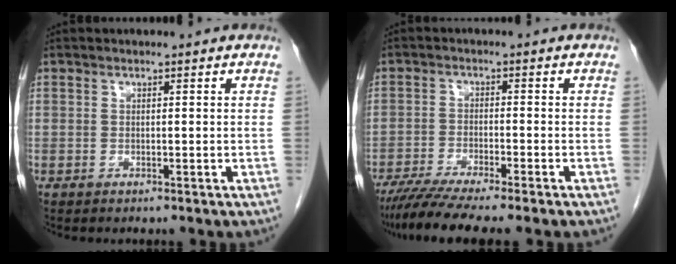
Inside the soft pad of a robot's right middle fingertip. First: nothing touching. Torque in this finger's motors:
{"motor_torque": [1.10, -1.03, 0.19, 0.07]}